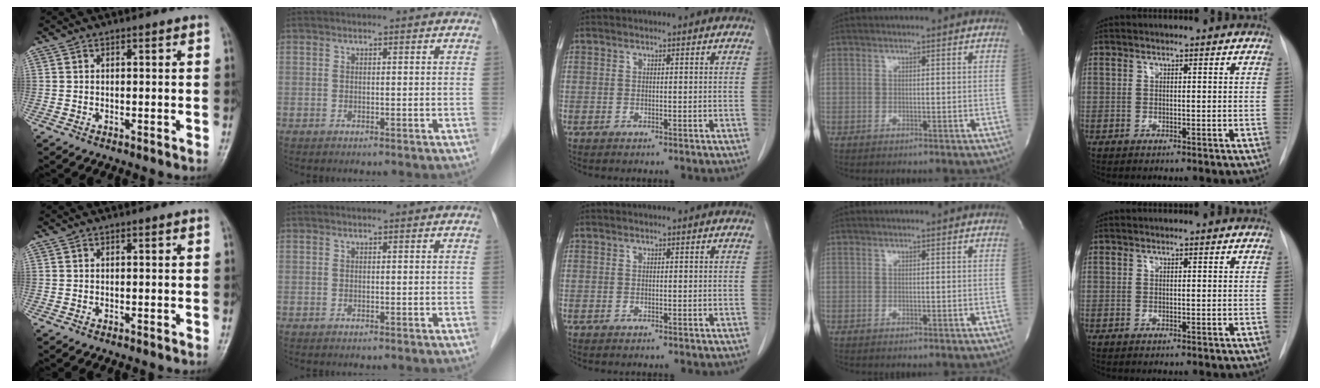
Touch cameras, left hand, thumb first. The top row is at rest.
{}